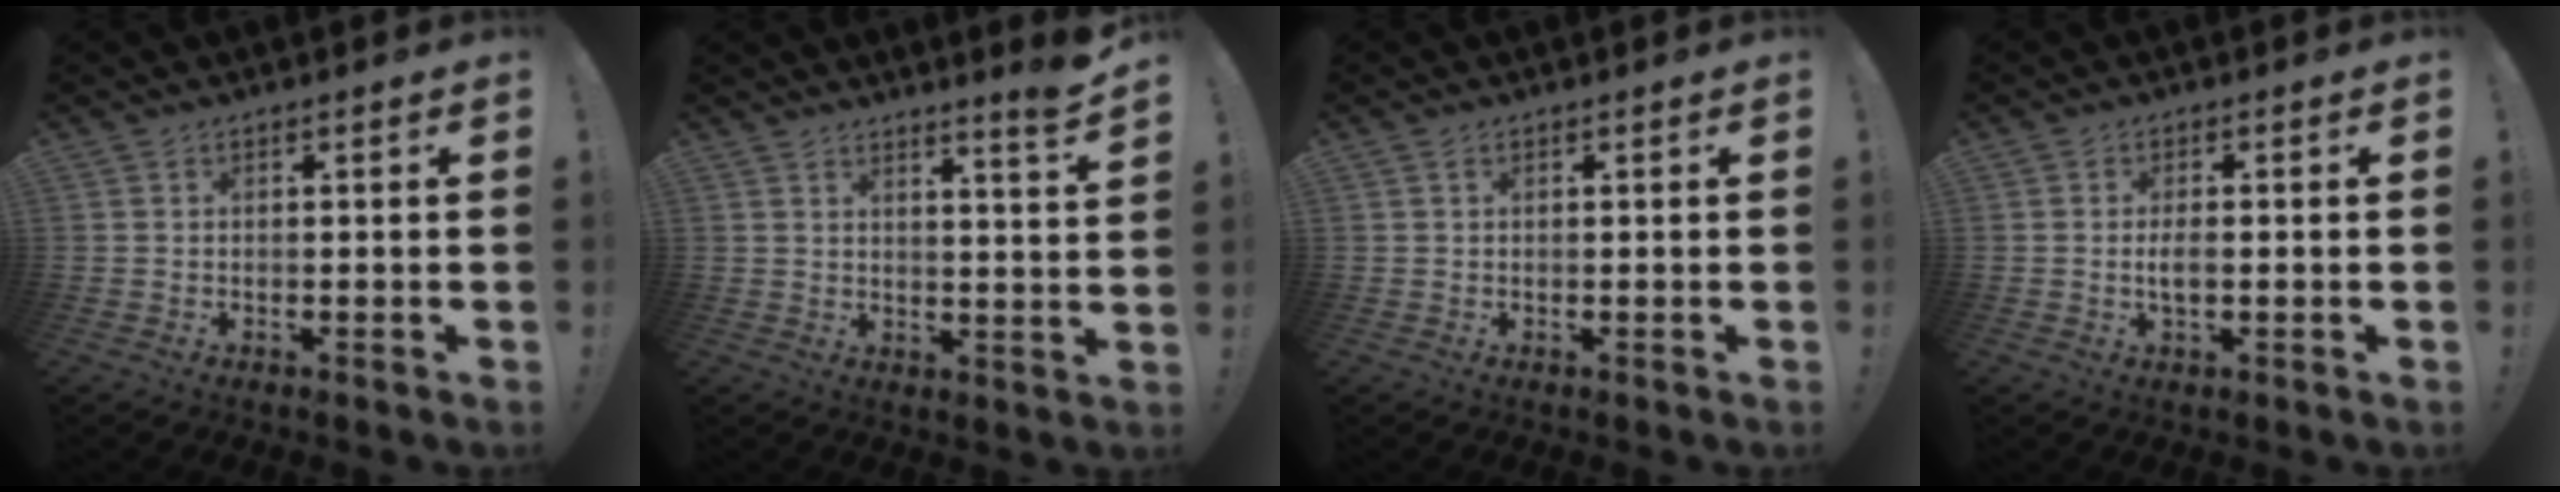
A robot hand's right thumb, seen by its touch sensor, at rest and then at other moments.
{"total": 5.6, "force": [4.4, -0.5, 3.4], "torque": [-0.035, -0.043, 0.067]}
{"total": 0.6, "force": [0.3, 0.4, 0.3], "torque": [-0.001, 0.000, 0.004]}
{"total": 3.1, "force": [-0.6, 1.2, 2.8], "torque": [-0.057, 0.000, -0.014]}